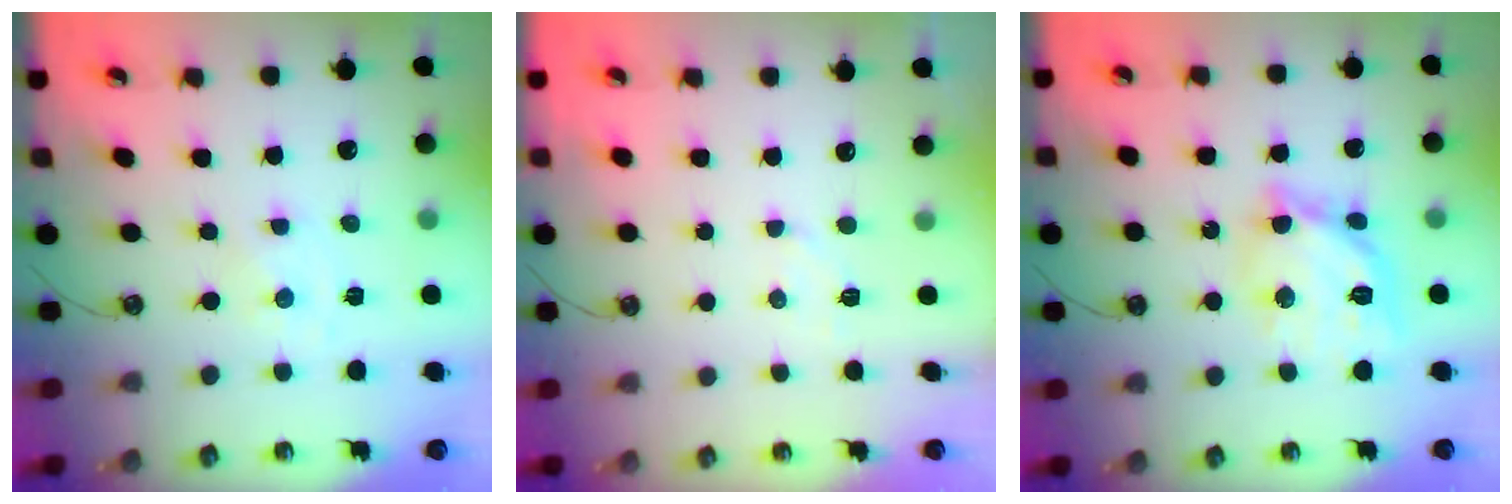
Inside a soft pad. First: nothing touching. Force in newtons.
{"total": 2.9, "press": 2.9, "slide": 0.4}
{"total": 15.0, "press": 15.0, "slide": 1.3}